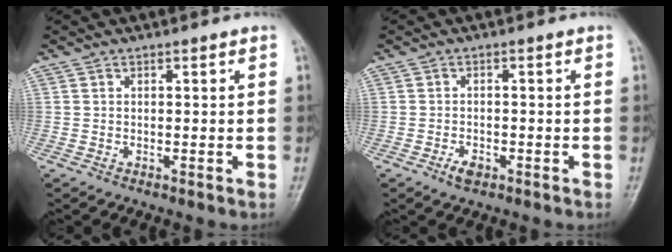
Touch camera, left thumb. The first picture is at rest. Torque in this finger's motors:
{"motor_torque": [0.00, 0.03, 0.51, 0.03, 0.00]}